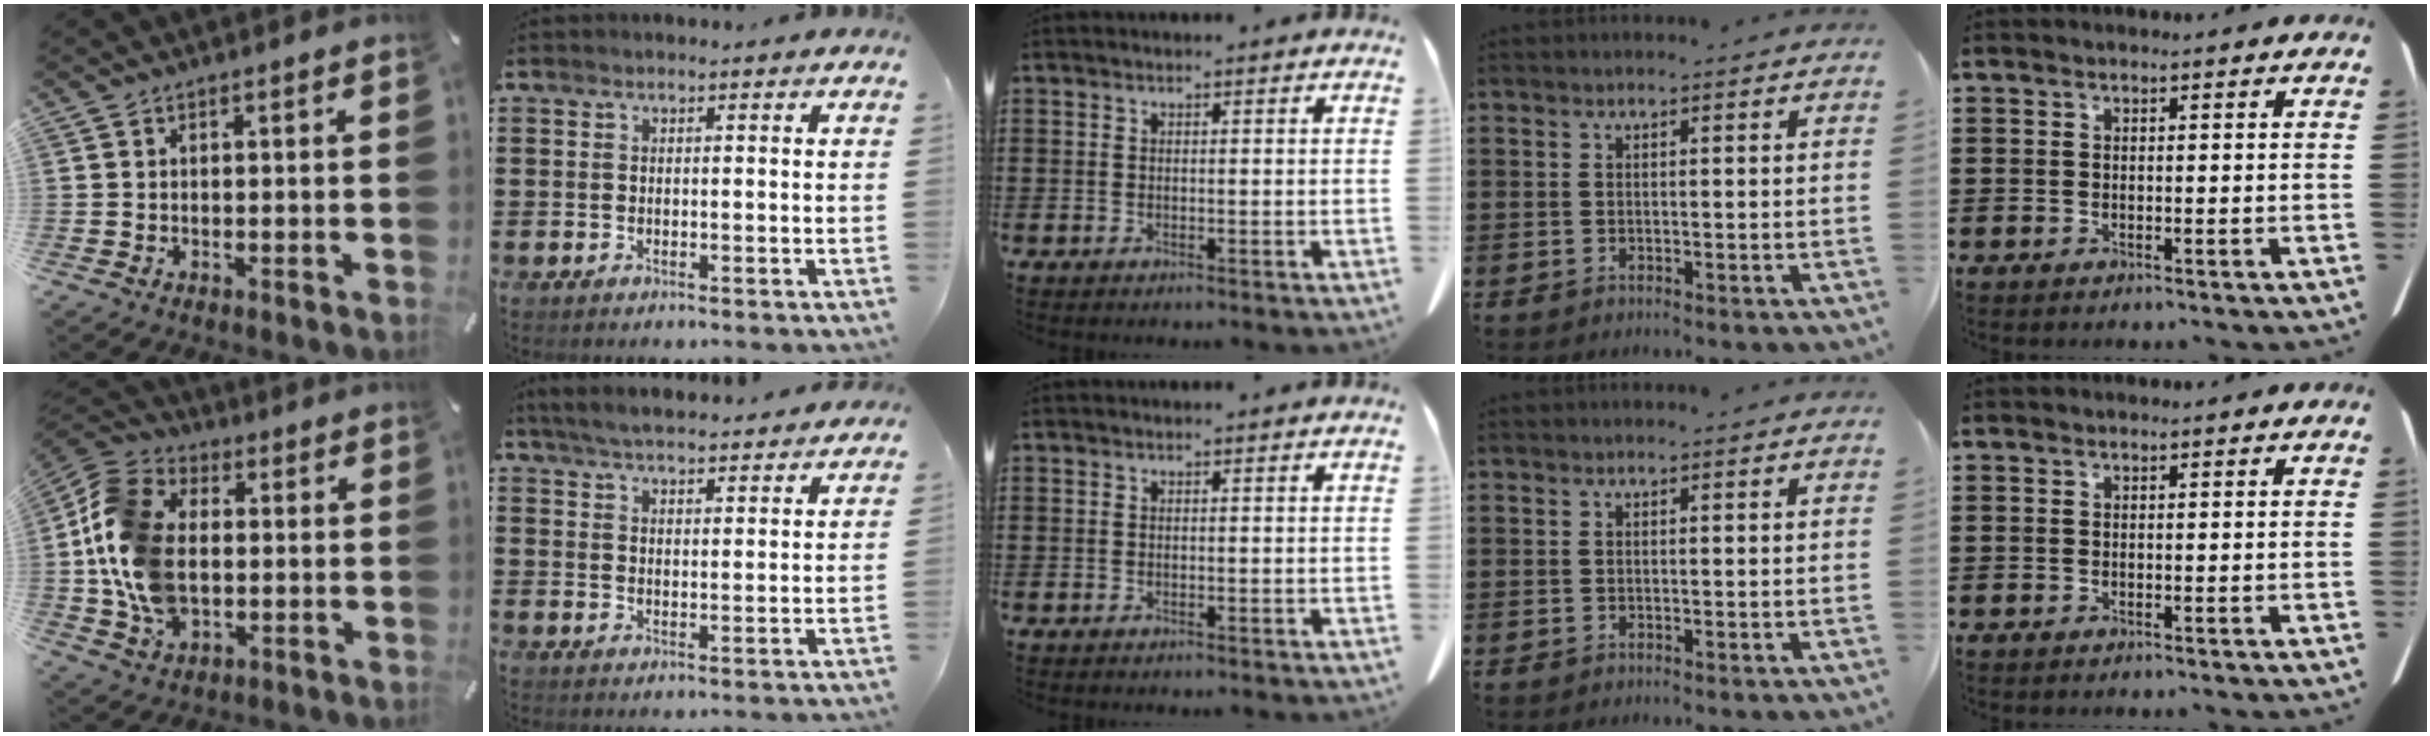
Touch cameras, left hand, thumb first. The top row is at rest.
{"thumb": {"total": 16.5, "force": [-1.2, 11.7, 11.6], "torque": [-0.270, 0.011, -0.022]}, "index": {"total": 4.9, "force": [4.8, 0.1, 1.0], "torque": [-0.038, -0.019, 0.085]}}